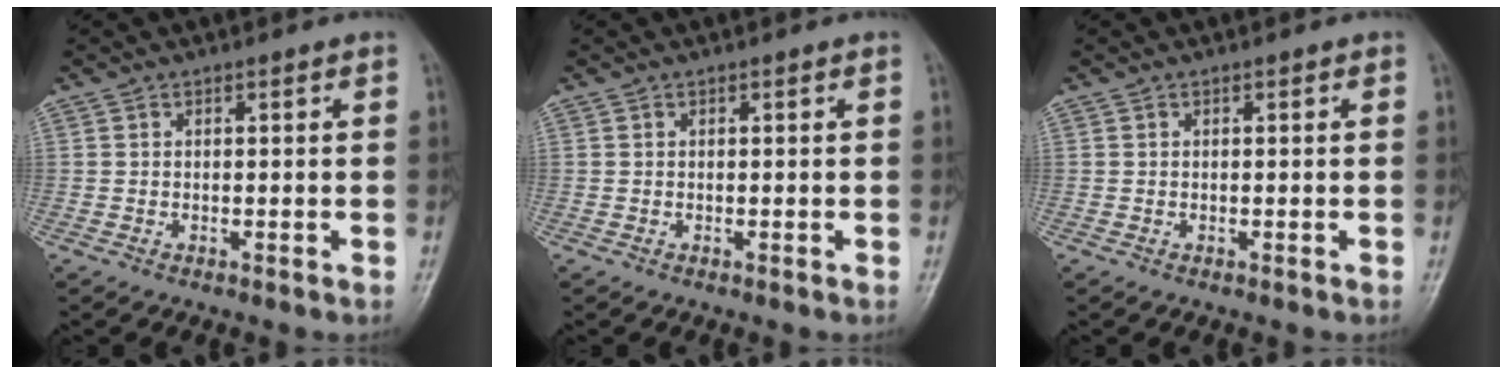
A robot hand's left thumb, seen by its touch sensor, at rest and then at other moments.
{"total": 0.0}
{"total": 0.0}